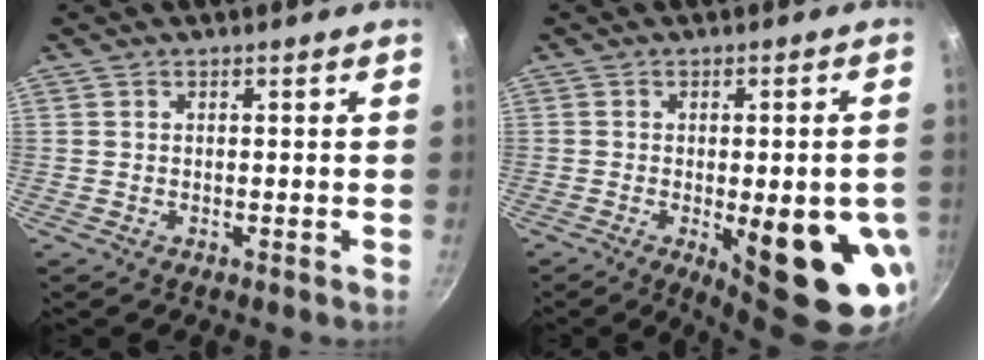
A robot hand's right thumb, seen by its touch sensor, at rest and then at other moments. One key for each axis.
{"total": 17.4, "fx": -4.6, "fy": 6.0, "fz": 15.7, "tx": -0.176, "ty": 0.000, "tz": -0.048}